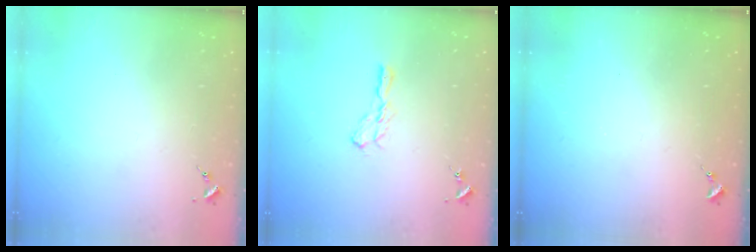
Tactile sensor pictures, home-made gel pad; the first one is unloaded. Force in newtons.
{"total": 5.7, "press": 5.7, "slide": 0.4}
{"total": 0.0}